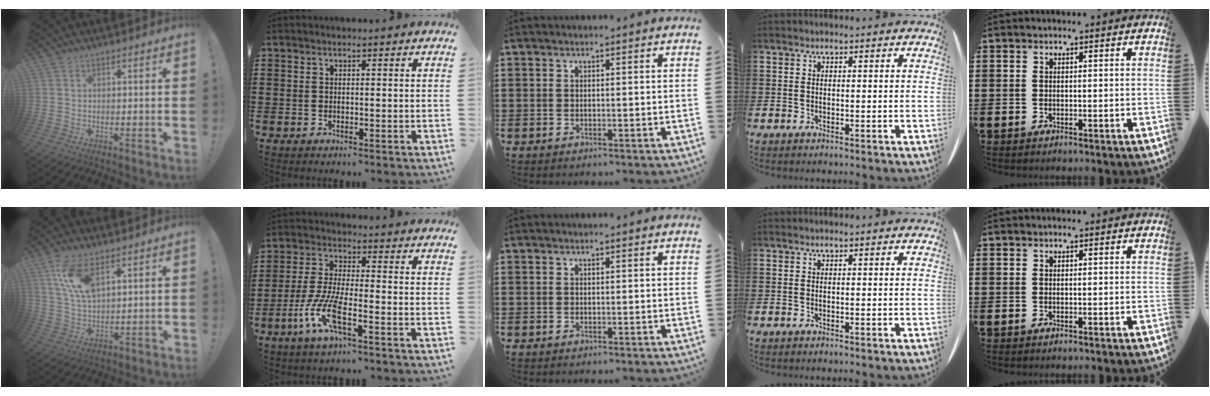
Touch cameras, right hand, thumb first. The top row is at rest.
{"thumb": {"total": 10.7, "force": [5.9, 4.7, 7.5], "torque": [-0.155, -0.017, 0.111]}, "index": {"total": 8.5, "force": [-4.1, 1.6, 7.2], "torque": [-0.180, -0.020, -0.084]}}